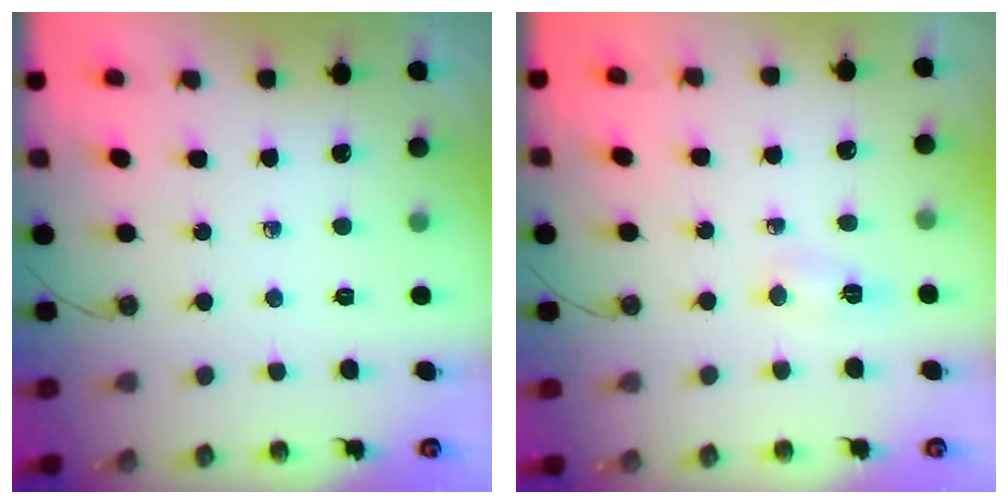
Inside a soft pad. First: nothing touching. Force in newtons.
{"total": 5.3, "press": 5.3, "slide": 0.6}